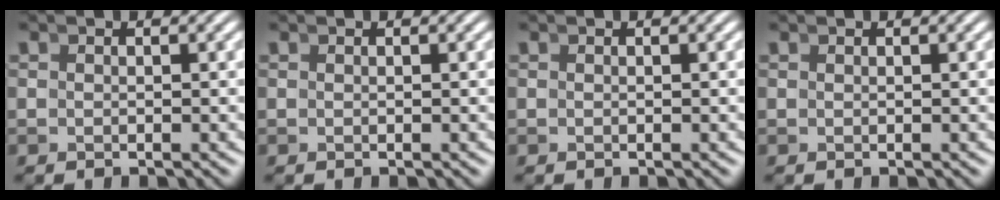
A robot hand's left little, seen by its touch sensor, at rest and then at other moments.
{"total": 0.0}
{"total": 0.0}
{"total": 0.0}